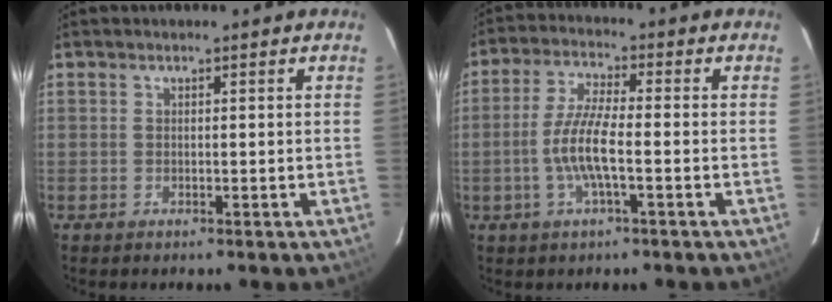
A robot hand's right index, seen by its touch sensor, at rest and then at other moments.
{"total": 8.1, "force": [-1.9, 1.3, 7.7], "torque": [-0.160, 0.001, -0.040]}